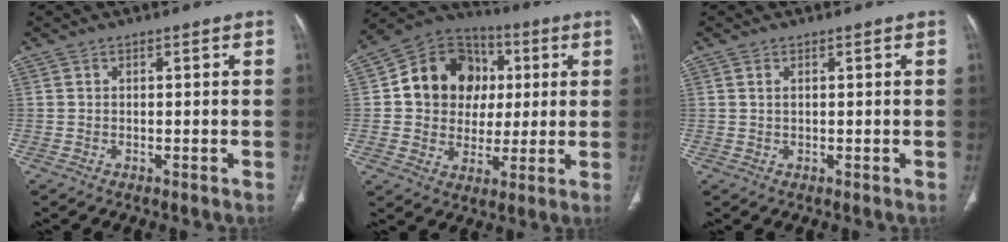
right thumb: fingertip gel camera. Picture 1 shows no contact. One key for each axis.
{"total": 16.2, "fx": 2.7, "fy": 13.9, "fz": 7.9, "tx": -0.086, "ty": 0.014, "tz": 0.046}
{"total": 0.9, "fx": 0.4, "fy": 0.4, "fz": 0.7, "tx": -0.016, "ty": 0.004, "tz": 0.009}